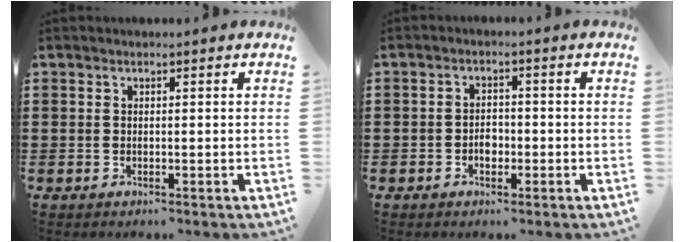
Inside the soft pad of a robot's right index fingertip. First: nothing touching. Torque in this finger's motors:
{"motor_torque": [2.14, 0.00, 0.06, 0.01]}